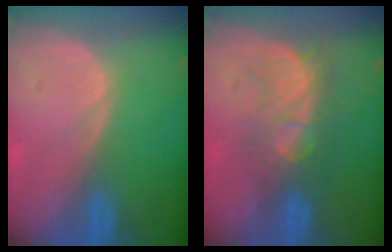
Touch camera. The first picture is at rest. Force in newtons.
{"total": 7.7, "press": 7.4, "slide": 2.1}